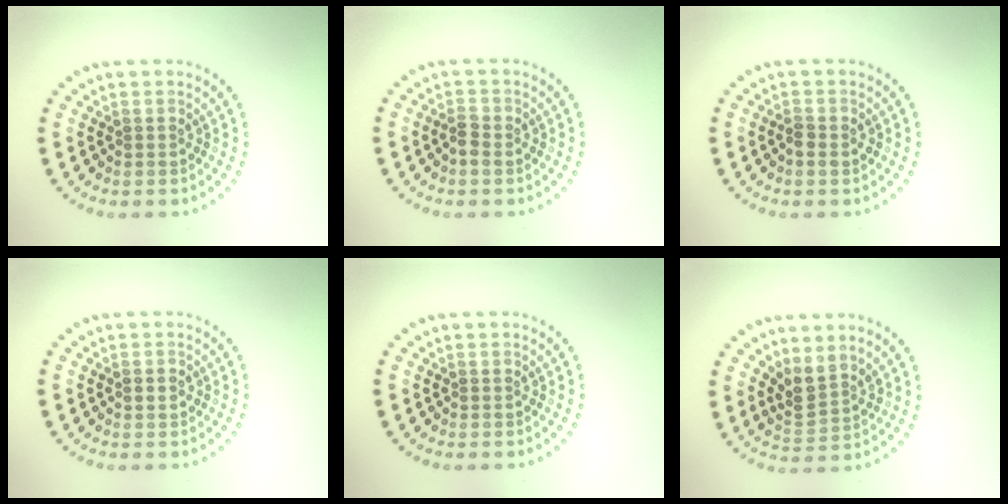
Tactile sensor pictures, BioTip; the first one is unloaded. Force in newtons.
{"total": 1.3, "press": 1.3, "slide": 0.3}
{"total": 1.1, "press": 1.1, "slide": 0.2}
{"total": 1.3, "press": 1.3, "slide": 0.1}
{"total": 0.0}
{"total": 2.7, "press": 2.0, "slide": 1.8}